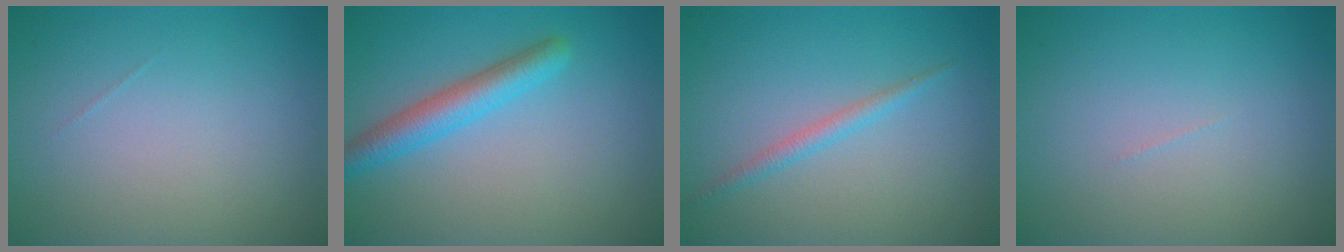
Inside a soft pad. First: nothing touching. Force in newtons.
{"total": 3.4, "press": 3.4, "slide": 0.1}
{"total": 1.4, "press": 1.4, "slide": 0.1}
{"total": 0.0}